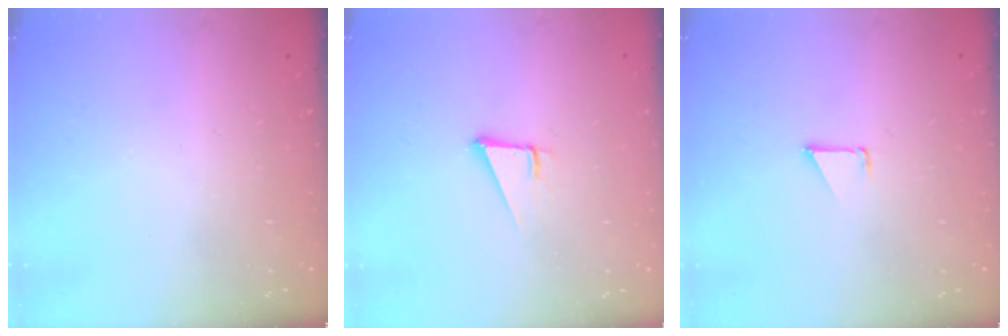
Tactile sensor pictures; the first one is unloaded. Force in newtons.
{"total": 4.4, "press": 3.8, "slide": 2.3}
{"total": 0.7, "press": 0.7, "slide": 0.1}